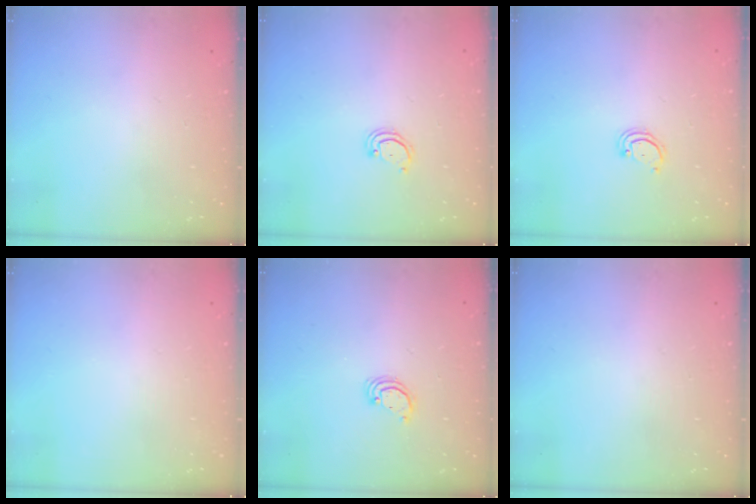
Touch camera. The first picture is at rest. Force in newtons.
{"total": 2.4, "press": 2.4, "slide": 0.2}
{"total": 2.4, "press": 2.4, "slide": 0.2}
{"total": 0.0}
{"total": 2.8, "press": 2.8, "slide": 0.2}
{"total": 0.0}